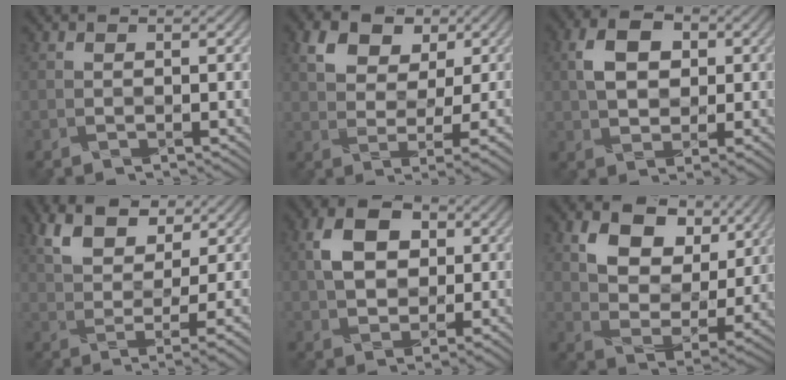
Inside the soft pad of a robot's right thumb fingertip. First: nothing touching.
{"total": 6.6, "force": [2.8, 3.8, 4.5], "torque": [-0.078, 0.006, 0.052]}
{"total": 6.0, "force": [1.3, 4.1, 4.2], "torque": [-0.077, 0.008, 0.019]}
{"total": 7.6, "force": [3.2, 2.9, 6.3], "torque": [-0.104, 0.010, 0.056]}
{"total": 6.7, "force": [1.1, 4.7, 4.6], "torque": [-0.083, 0.012, 0.014]}
{"total": 10.7, "force": [5.6, 6.6, 6.3], "torque": [-0.121, -0.003, 0.094]}